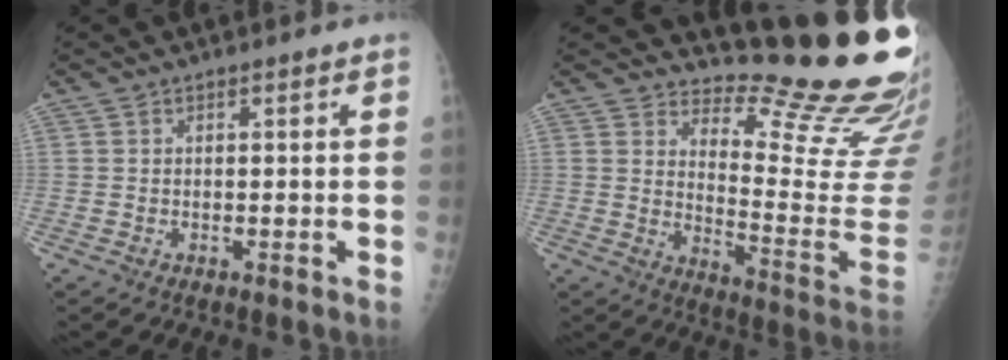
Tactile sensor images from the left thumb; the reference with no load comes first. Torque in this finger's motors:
{"motor_torque": [0.50, 0.21, -0.22, -0.90, 0.06]}